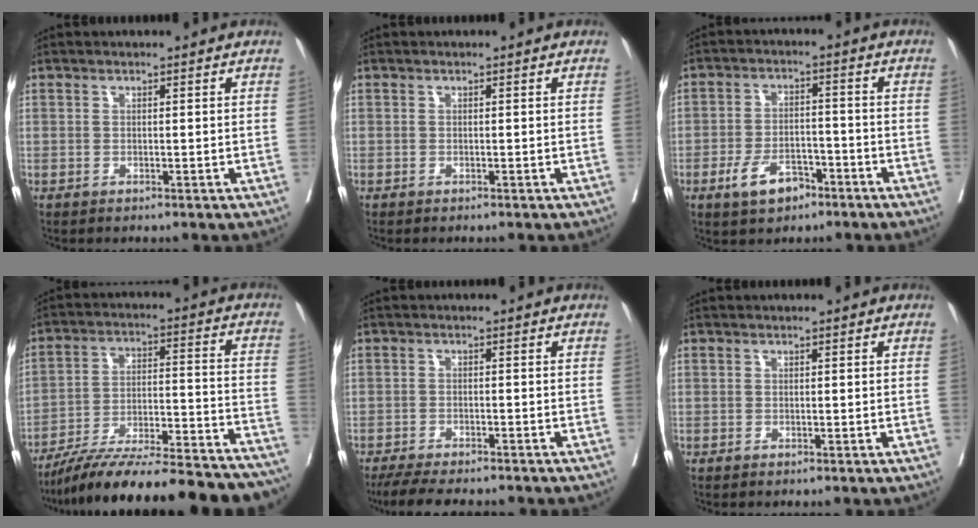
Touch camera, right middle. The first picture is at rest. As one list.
[{"total": 0.0}, {"total": 6.2, "force": [-3.6, 3.1, 4.0], "torque": [-0.081, 0.001, -0.059]}, {"total": 28.5, "force": [-25.4, 2.8, 12.6], "torque": [-0.144, -0.012, -0.367]}, {"total": 9.5, "force": [-8.2, 1.8, 4.4], "torque": [-0.066, -0.014, -0.123]}, {"total": 0.0}]